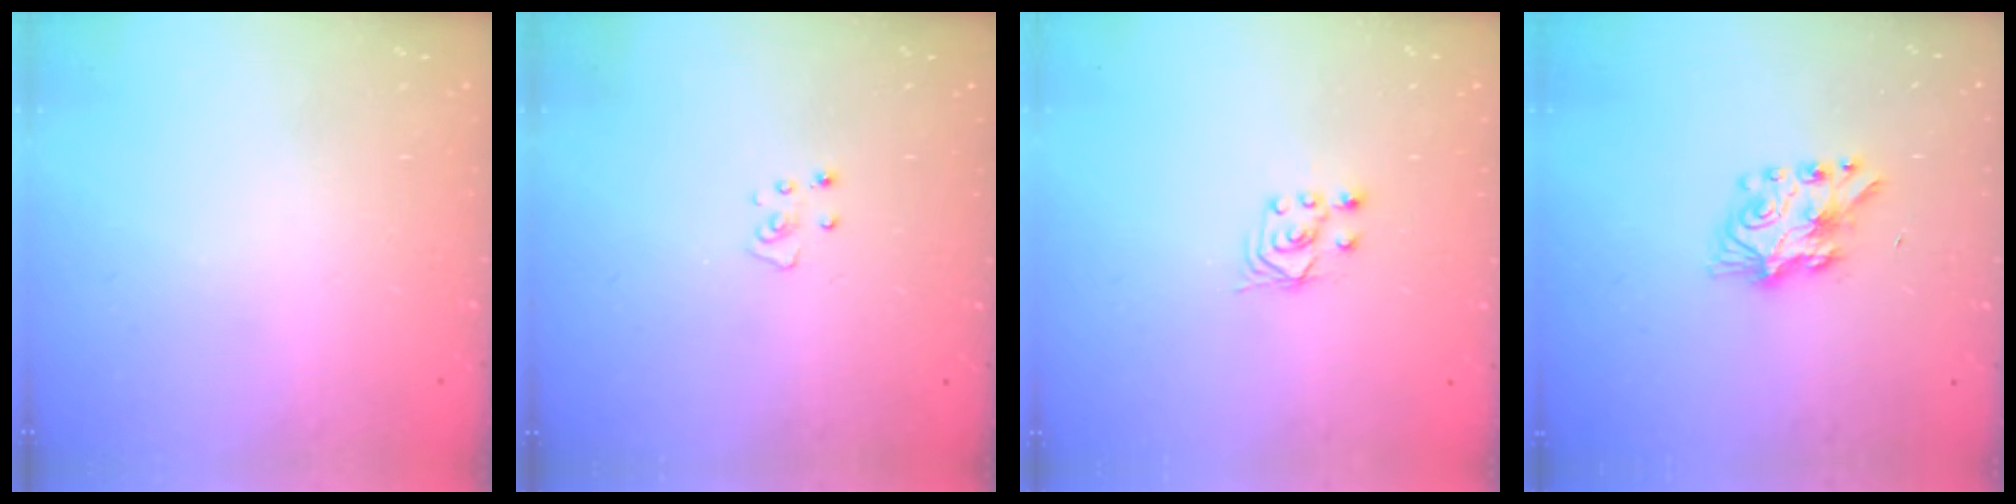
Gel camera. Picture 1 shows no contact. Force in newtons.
{"total": 2.8, "press": 2.8, "slide": 0.2}
{"total": 3.0, "press": 2.8, "slide": 0.9}
{"total": 7.2, "press": 7.2, "slide": 0.2}